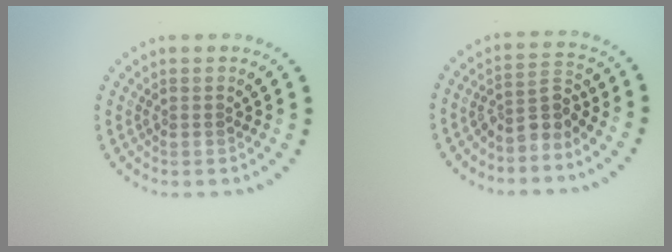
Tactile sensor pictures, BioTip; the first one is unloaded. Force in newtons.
{"total": 2.8, "press": 2.0, "slide": 1.9}